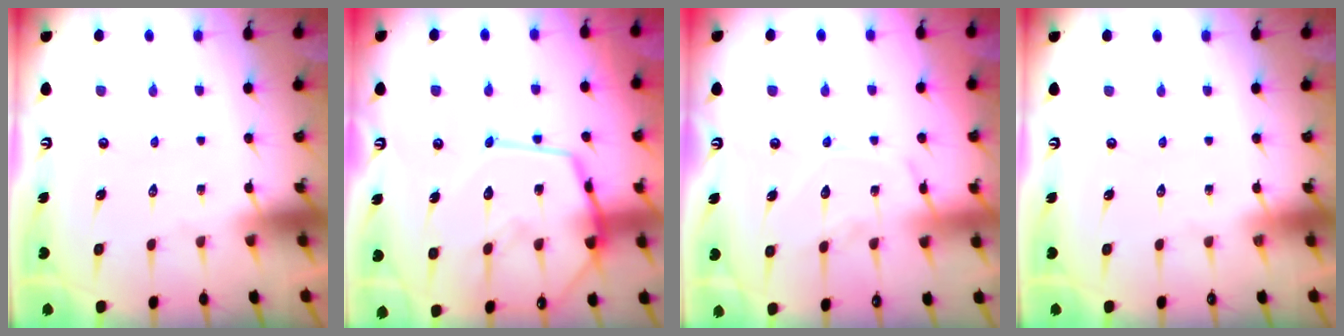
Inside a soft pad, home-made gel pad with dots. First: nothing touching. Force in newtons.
{"total": 18.9, "press": 18.8, "slide": 1.6}
{"total": 10.9, "press": 10.8, "slide": 0.8}
{"total": 0.0}